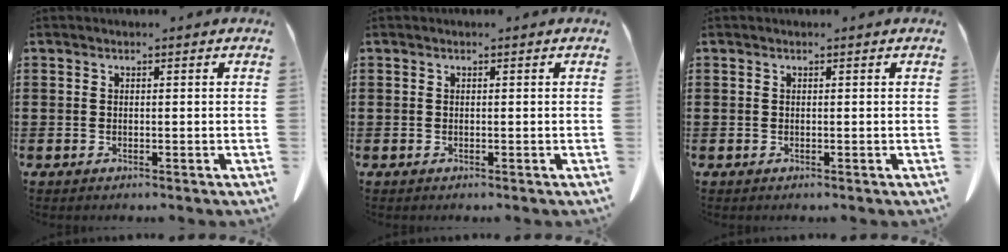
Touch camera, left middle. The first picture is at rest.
{"total": 0.0}
{"total": 0.0}